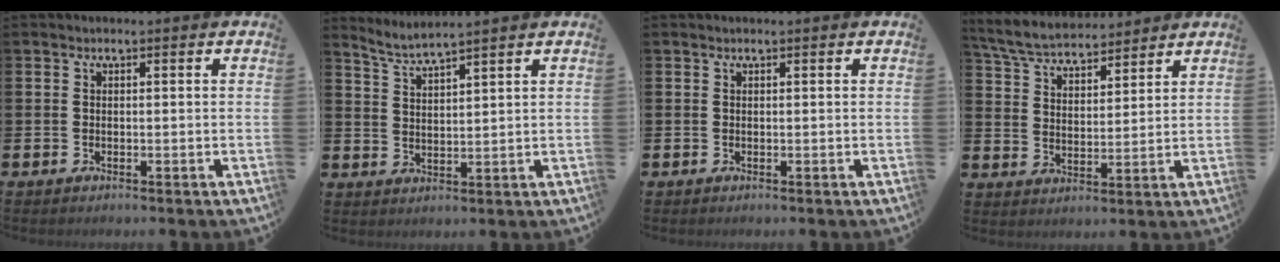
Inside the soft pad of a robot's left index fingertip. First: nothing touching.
{"total": 3.7, "force": [3.6, -0.6, 0.5], "torque": [-0.028, -0.018, 0.065]}
{"total": 0.0}
{"total": 6.4, "force": [6.1, 1.3, 1.1], "torque": [-0.051, -0.028, 0.111]}